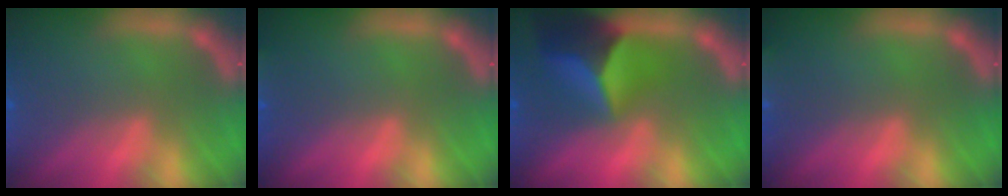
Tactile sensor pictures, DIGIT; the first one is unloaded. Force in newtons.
{"total": 1.9}
{"total": 7.9}
{"total": 3.0}